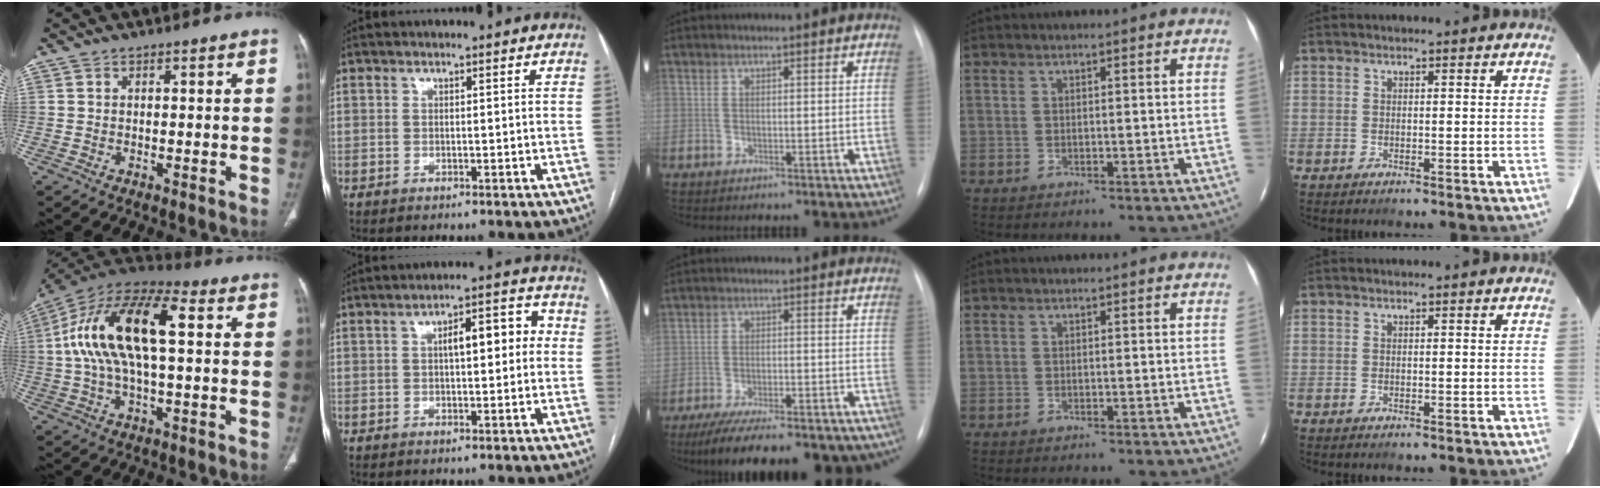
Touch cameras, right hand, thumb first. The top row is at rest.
{"thumb": {"total": 20.4, "force": [3.0, 8.8, 18.1], "torque": [-0.344, 0.039, 0.043]}, "index": {"total": 6.9, "force": [0.9, 2.3, 6.5], "torque": [-0.092, 0.032, 0.011]}, "middle": {"total": 21.6, "force": [-18.5, 5.5, 9.8], "torque": [-0.126, -0.003, -0.247]}}